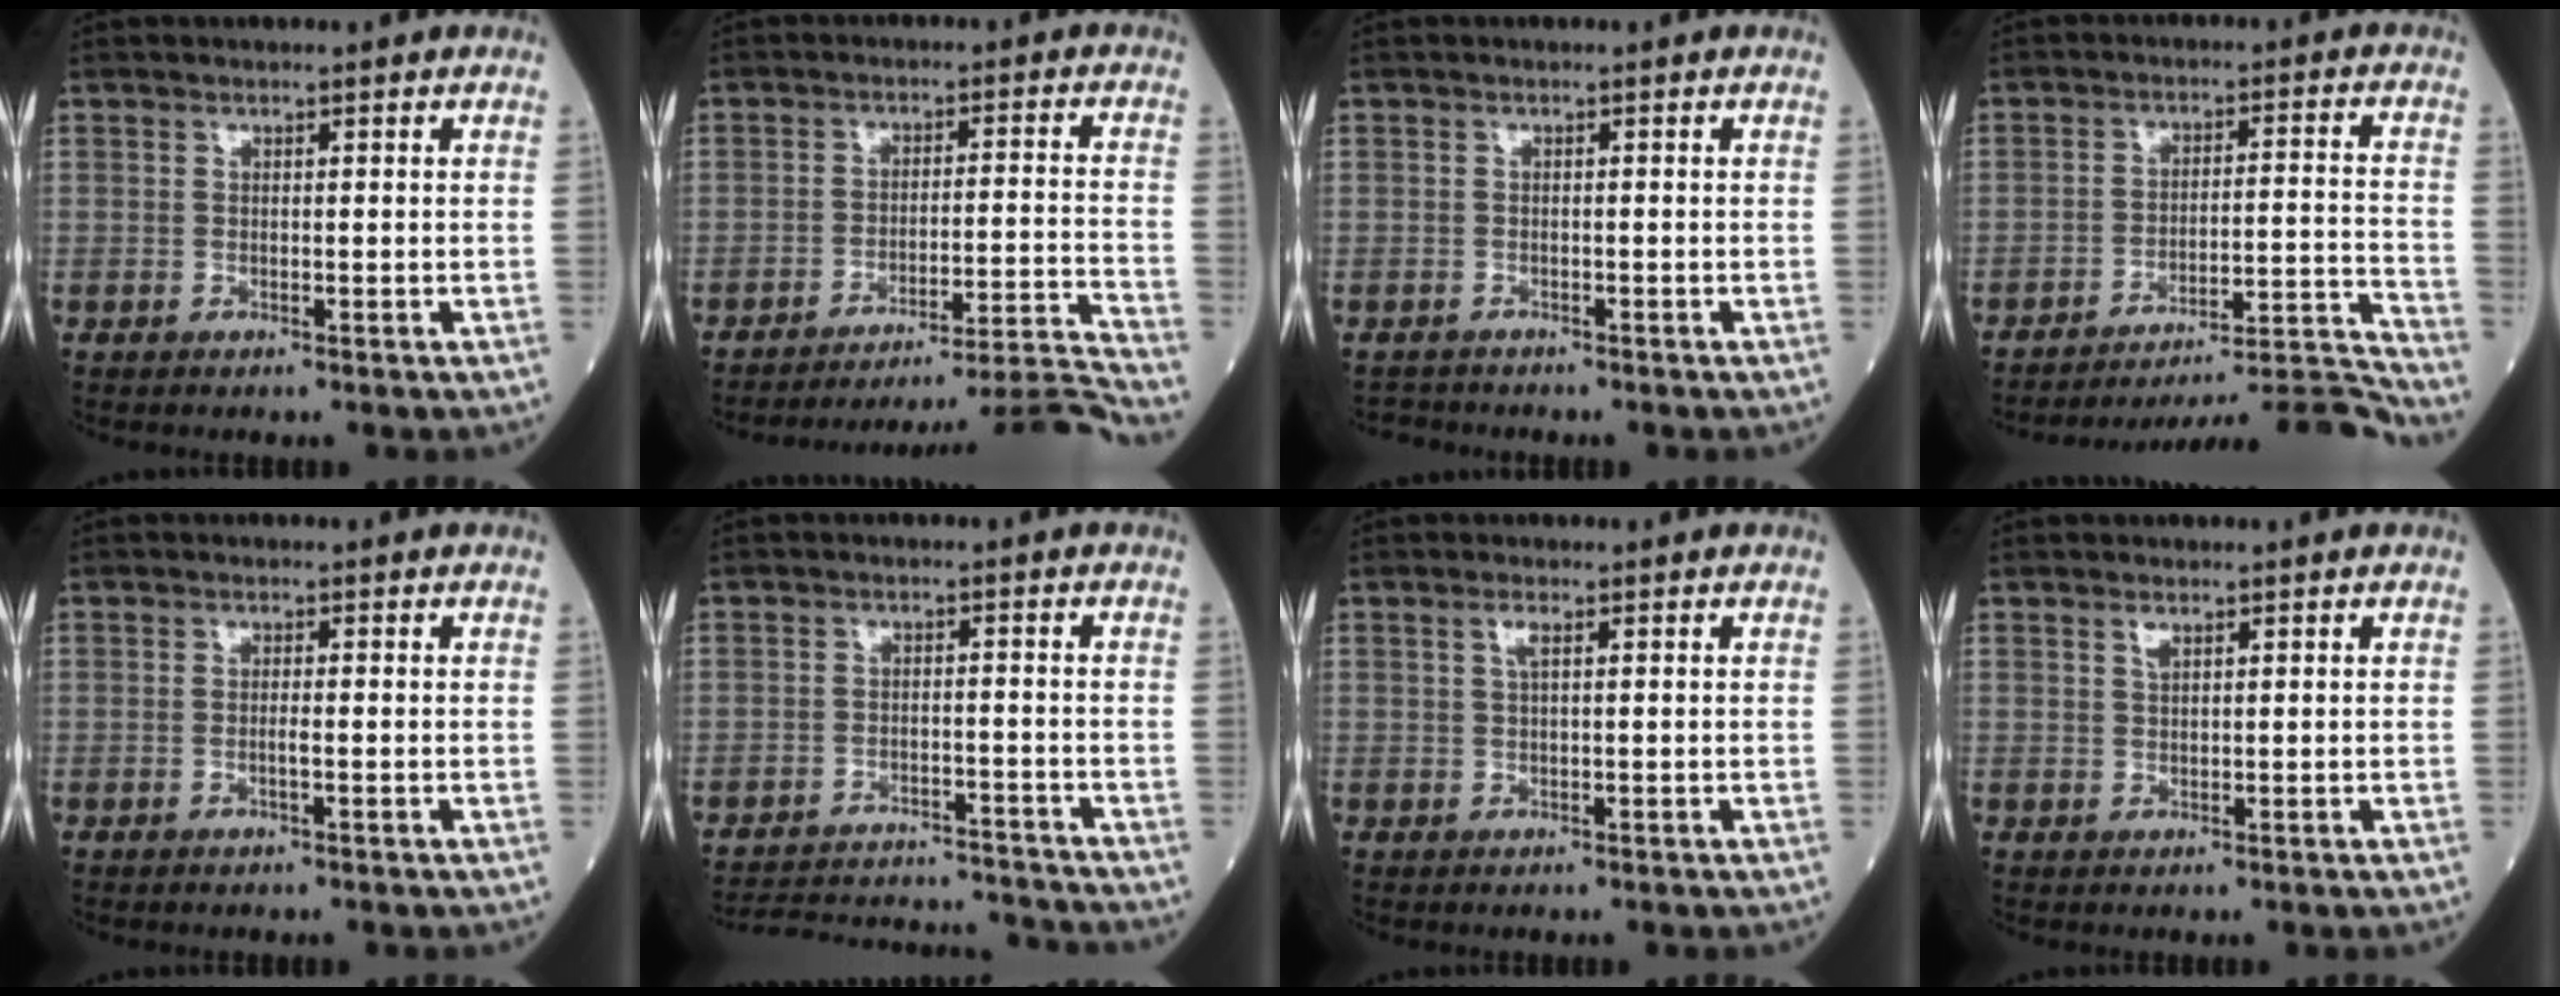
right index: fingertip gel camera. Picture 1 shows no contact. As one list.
[{"total": 19.2, "force": [-18.4, -4.3, 3.2], "torque": [-0.010, -0.009, -0.250]}, {"total": 1.6, "force": [-1.3, 0.5, -0.7], "torque": [0.000, -0.004, -0.024]}, {"total": 17.0, "force": [-16.6, -2.8, 2.4], "torque": [-0.010, 0.021, -0.231]}, {"total": 1.2, "force": [-0.4, 0.0, 1.2], "torque": [-0.023, 0.000, -0.009]}, {"total": 14.5, "force": [-14.2, 1.7, 2.6], "torque": [-0.046, 0.013, -0.196]}, {"total": 1.4, "force": [0.6, 0.3, 1.3], "torque": [-0.029, 0.004, 0.010]}, {"total": 1.1, "force": [0.7, 0.4, 0.8], "torque": [-0.015, 0.001, 0.015]}]